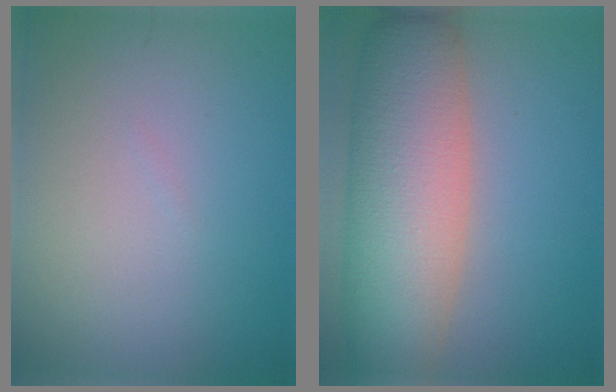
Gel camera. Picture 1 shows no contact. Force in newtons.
{"total": 10.8, "press": 10.8, "slide": 1.0}